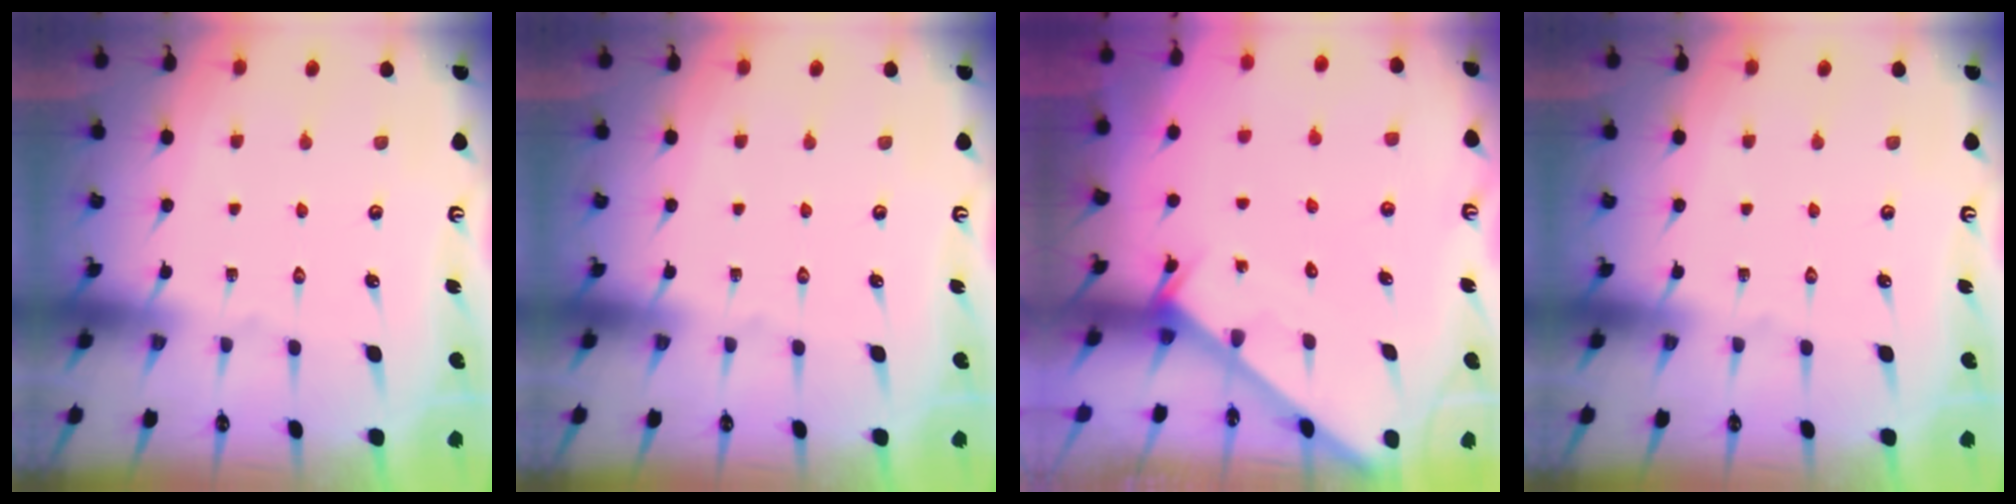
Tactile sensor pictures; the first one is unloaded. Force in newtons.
{"total": 0.0}
{"total": 2.0, "press": 2.0, "slide": 0.1}
{"total": 0.0}